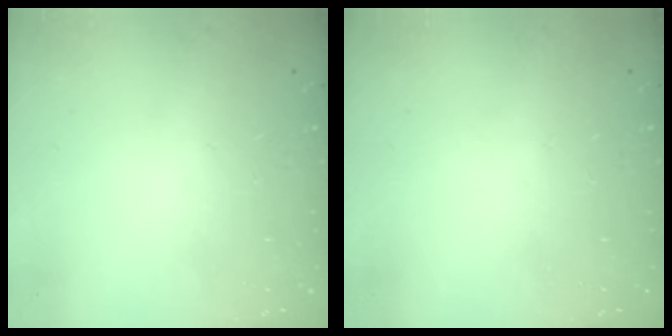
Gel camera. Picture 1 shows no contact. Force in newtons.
{"total": 0.0}